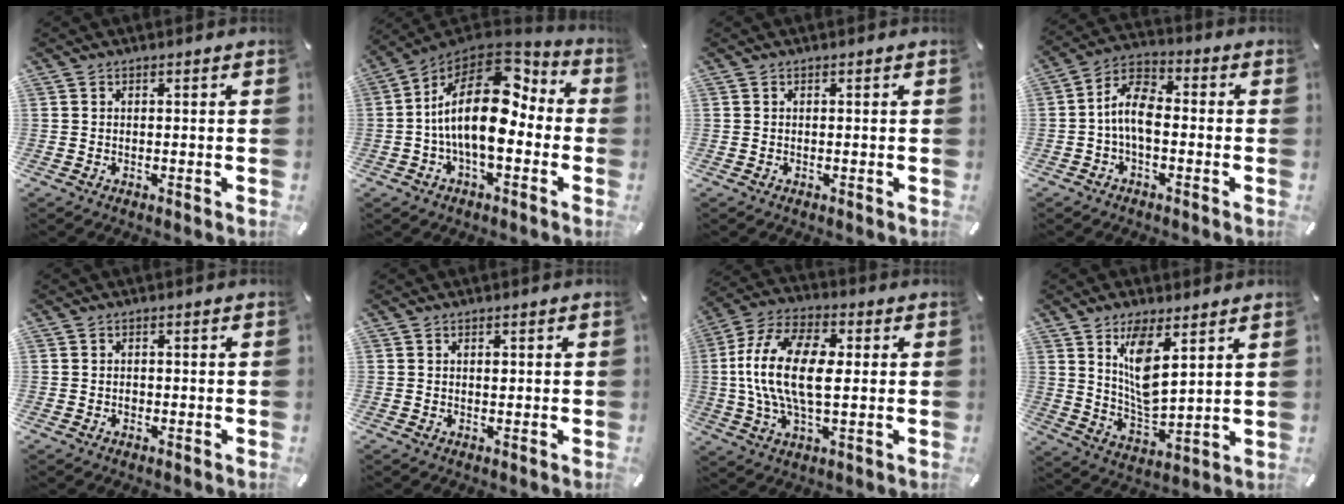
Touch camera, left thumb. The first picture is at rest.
{"total": 20.1, "force": [1.2, 10.4, 17.1], "torque": [-0.315, -0.014, 0.021]}
{"total": 0.0}
{"total": 8.8, "force": [-1.7, 5.2, 6.9], "torque": [-0.144, 0.016, -0.029]}
{"total": 0.8, "force": [-0.2, 0.7, 0.5], "torque": [-0.009, 0.003, -0.006]}
{"total": 0.7, "force": [0.2, 0.5, 0.5], "torque": [-0.002, -0.003, 0.002]}
{"total": 16.1, "force": [0.9, 8.2, 13.8], "torque": [-0.294, 0.002, 0.015]}
{"total": 10.8, "force": [6.1, 4.3, 7.7], "torque": [-0.157, -0.021, 0.109]}